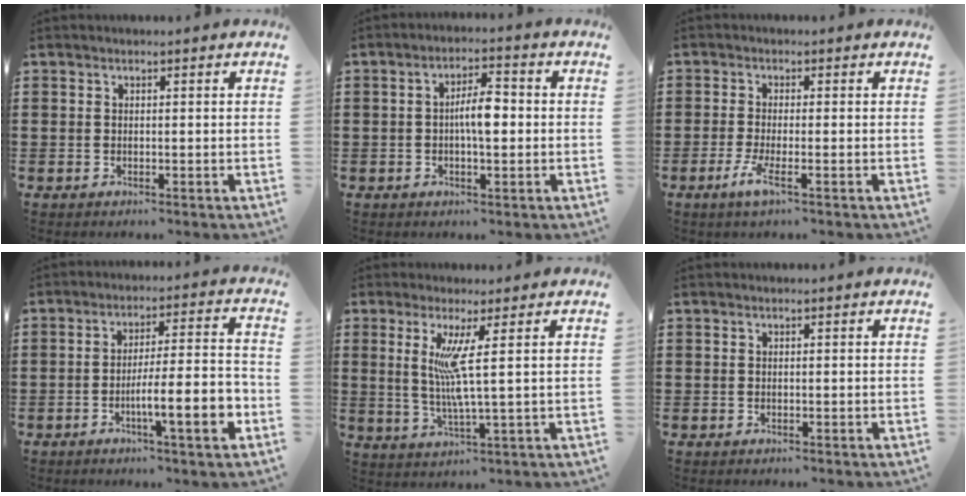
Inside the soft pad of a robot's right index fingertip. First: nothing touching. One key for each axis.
{"total": 5.0, "fx": -0.3, "fy": 1.6, "fz": 4.7, "tx": -0.085, "ty": 0.007, "tz": -0.008}
{"total": 3.8, "fx": -1.8, "fy": 0.3, "fz": 3.4, "tx": -0.078, "ty": -0.014, "tz": -0.036}
{"total": 9.3, "fx": -3.6, "fy": 1.2, "fz": 8.5, "tx": -0.130, "ty": -0.003, "tz": -0.064}
{"total": 6.8, "fx": 1.7, "fy": -0.2, "fz": 6.6, "tx": -0.138, "ty": -0.012, "tz": 0.022}
{"total": 0.0}